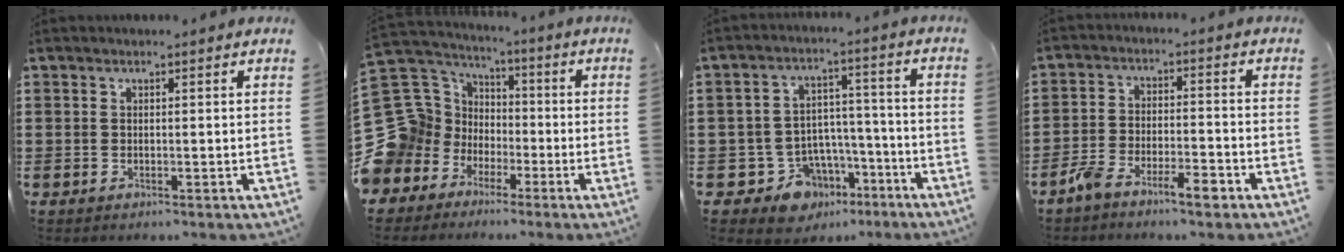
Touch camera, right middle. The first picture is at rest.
{"total": 13.7, "force": [-3.2, 12.7, 4.1], "torque": [-0.168, -0.014, -0.045]}
{"total": 8.1, "force": [-5.3, 5.9, 1.5], "torque": [-0.038, 0.024, -0.091]}
{"total": 5.8, "force": [-4.6, 1.7, 3.2], "torque": [-0.071, 0.006, -0.088]}